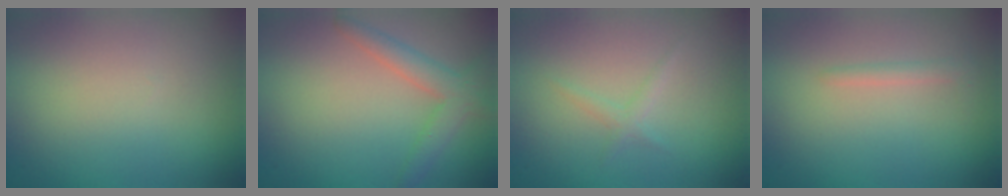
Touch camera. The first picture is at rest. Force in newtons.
{"total": 2.9, "press": 2.9, "slide": 0.1}
{"total": 0.9, "press": 0.9, "slide": 0.0}
{"total": 0.9, "press": 0.9, "slide": 0.1}